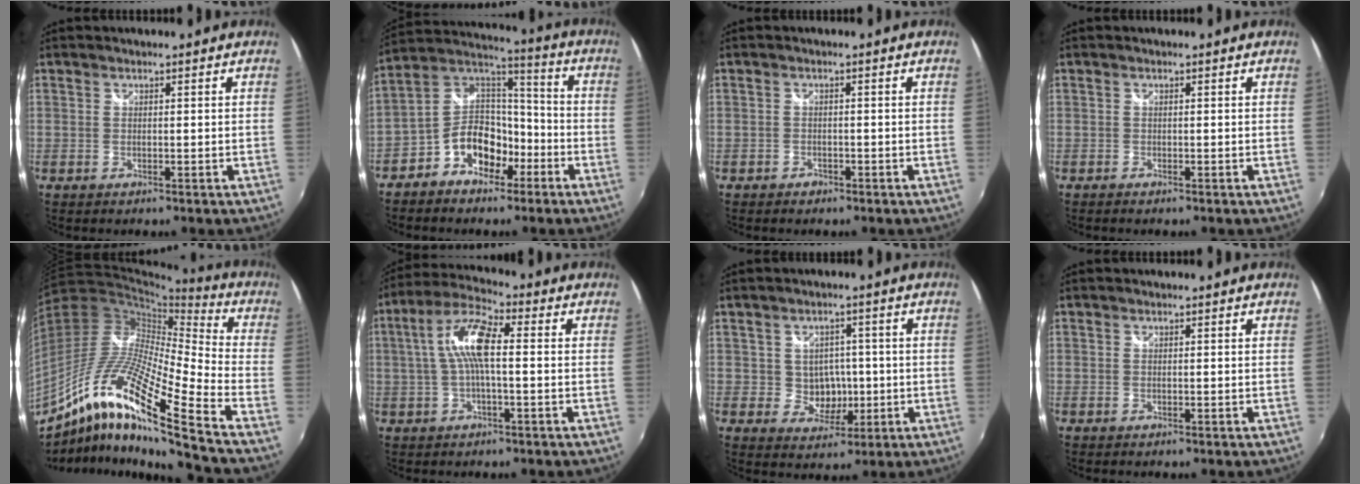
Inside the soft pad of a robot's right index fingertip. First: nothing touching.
{"total": 12.0, "force": [-6.3, 8.3, 6.0], "torque": [-0.127, 0.040, -0.107]}
{"total": 1.6, "force": [-1.1, 1.1, 0.4], "torque": [-0.009, 0.000, -0.016]}
{"total": 0.0}
{"total": 19.3, "force": [-11.4, 1.6, 15.4], "torque": [-0.277, -0.017, -0.237]}
{"total": 9.7, "force": [0.6, 2.5, 9.3], "torque": [-0.188, 0.018, 0.011]}
{"total": 5.2, "force": [-0.3, 4.9, 1.8], "torque": [-0.039, 0.011, 0.006]}
{"total": 0.0}